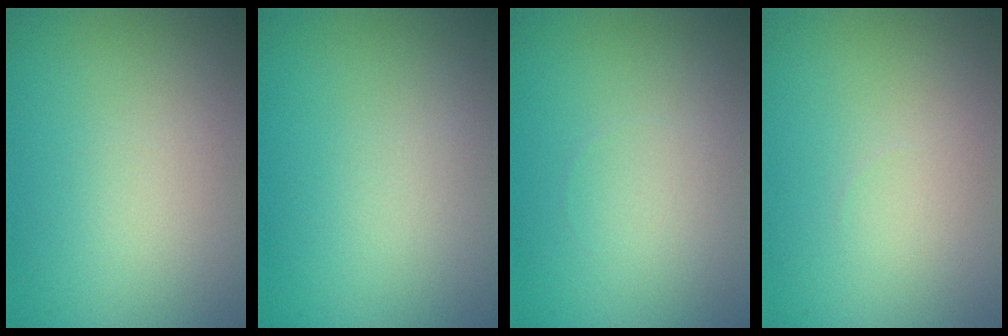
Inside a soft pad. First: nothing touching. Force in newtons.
{"total": 0.0}
{"total": 0.0}
{"total": 0.0}